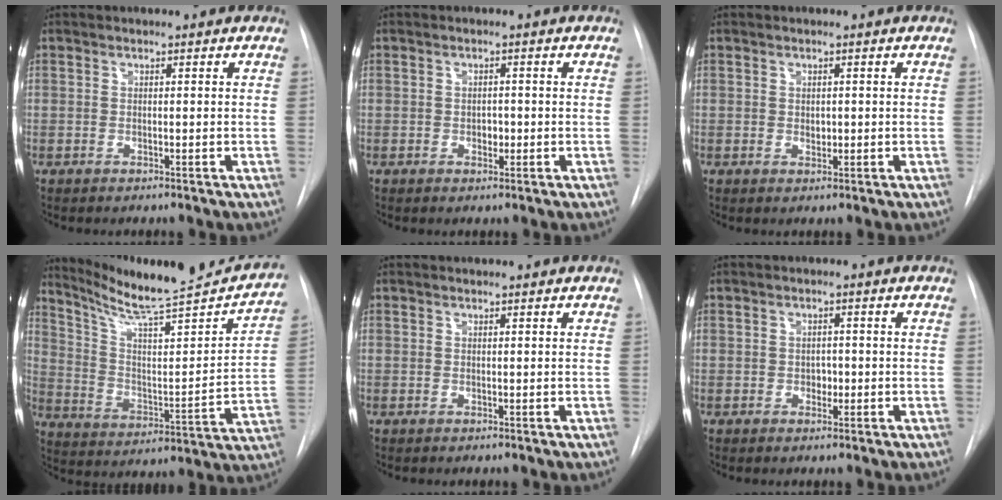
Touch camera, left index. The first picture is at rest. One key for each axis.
{"total": 1.3, "fx": -0.2, "fy": 1.0, "fz": 0.9, "tx": -0.014, "ty": 0.002, "tz": -0.001}
{"total": 1.0, "fx": 0.3, "fy": 0.7, "fz": 0.7, "tx": -0.008, "ty": -0.002, "tz": 0.007}
{"total": 23.2, "fx": 21.2, "fy": 0.6, "fz": 9.4, "tx": -0.145, "ty": -0.064, "tz": 0.308}
{"total": 1.3, "fx": 1.2, "fy": 0.0, "fz": 0.3, "tx": -0.007, "ty": 0.012, "tz": 0.021}
{"total": 1.3, "fx": -0.2, "fy": 1.0, "fz": 0.8, "tx": -0.011, "ty": 0.003, "tz": -0.001}